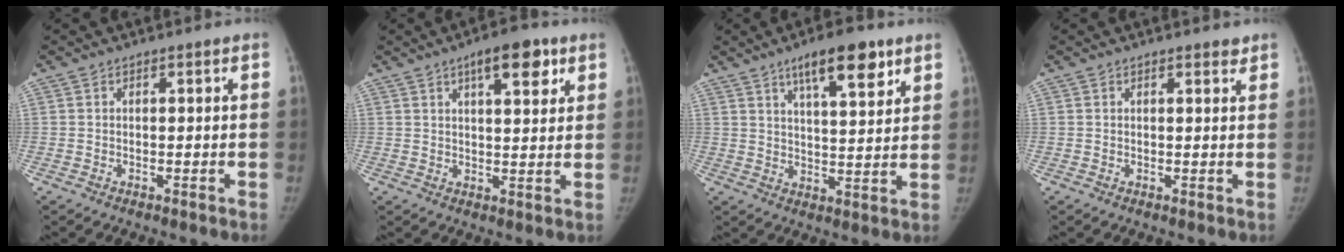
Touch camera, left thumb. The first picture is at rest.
{"total": 8.5, "force": [4.6, 3.2, 6.4], "torque": [-0.071, -0.017, 0.063]}
{"total": 11.1, "force": [6.8, 3.5, 8.1], "torque": [-0.102, -0.033, 0.105]}
{"total": 1.4, "force": [1.2, 0.5, 0.6], "torque": [-0.005, -0.007, 0.016]}